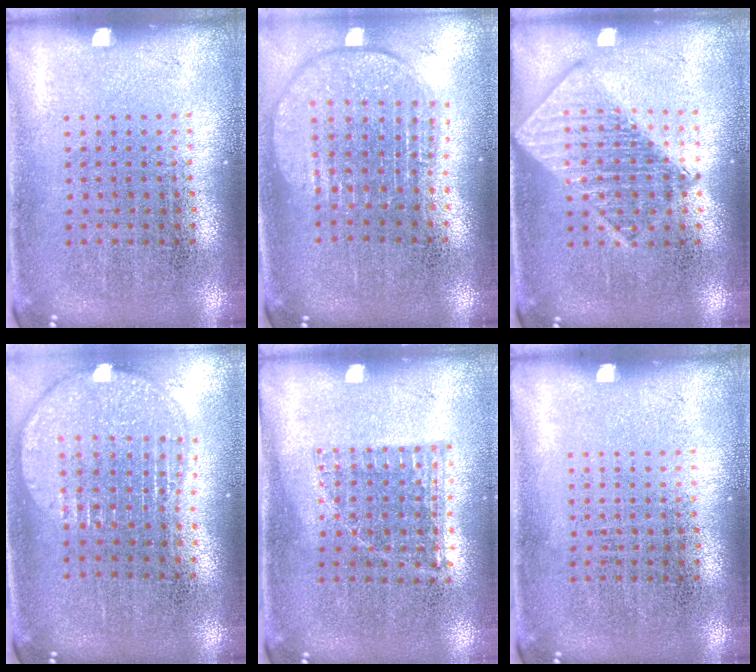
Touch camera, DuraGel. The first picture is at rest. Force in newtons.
{"total": 2.0, "press": 1.6, "slide": 1.2}
{"total": 2.0, "press": 1.9, "slide": 0.2}
{"total": 1.9, "press": 1.6, "slide": 1.0}
{"total": 0.8, "press": 0.7, "slide": 0.2}
{"total": 0.0}